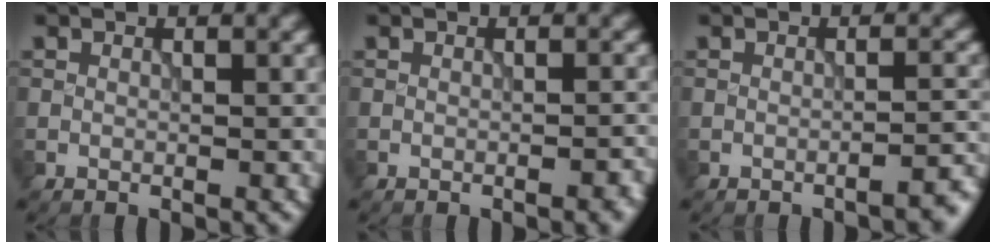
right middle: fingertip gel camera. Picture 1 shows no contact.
{"total": 1.1, "force": [-0.7, 0.2, 0.9], "torque": [-0.011, 0.001, -0.009]}
{"total": 2.6, "force": [-1.8, 0.5, 1.7], "torque": [-0.013, 0.009, -0.032]}